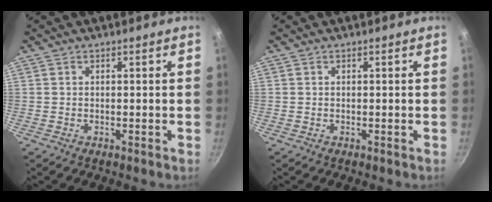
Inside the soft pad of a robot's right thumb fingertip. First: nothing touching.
{"total": 0.0}